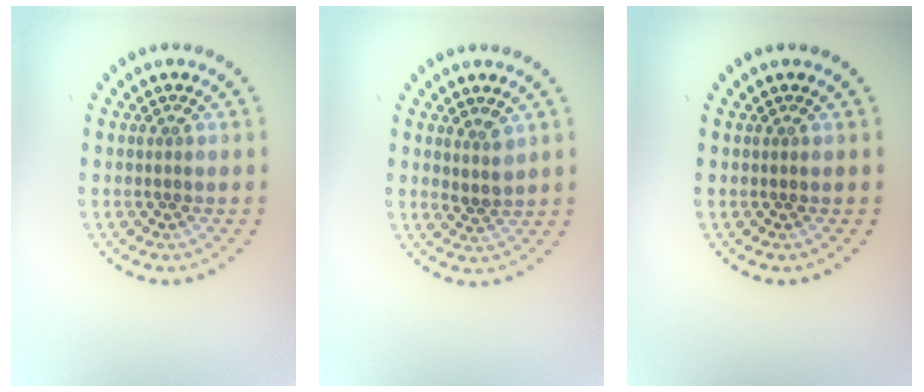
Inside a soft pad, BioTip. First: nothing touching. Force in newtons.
{"total": 1.6, "press": 1.3, "slide": 0.9}
{"total": 0.0}